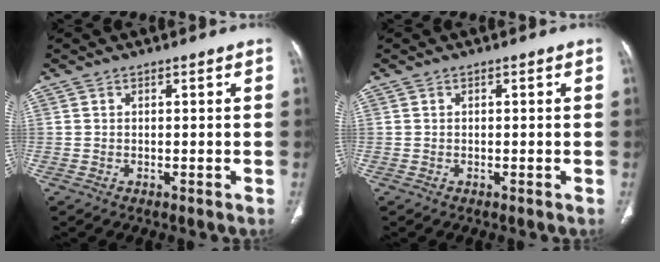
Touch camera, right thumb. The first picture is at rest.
{"total": 0.0}